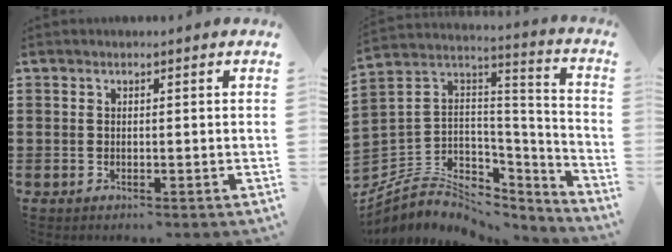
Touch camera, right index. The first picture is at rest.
{"total": 5.6, "force": [-2.4, 4.9, 1.1], "torque": [-0.054, -0.021, -0.045]}